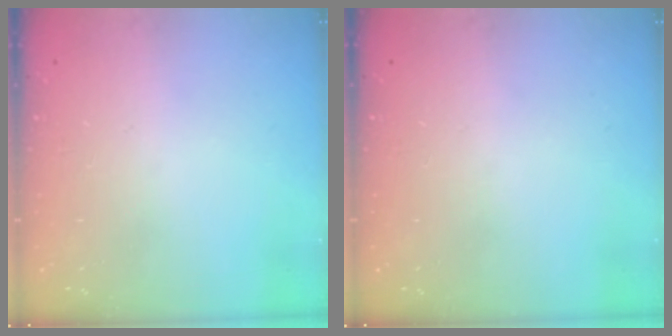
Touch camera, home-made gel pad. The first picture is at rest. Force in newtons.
{"total": 0.0}